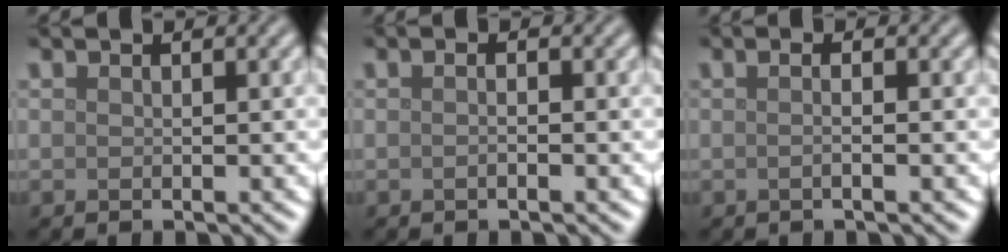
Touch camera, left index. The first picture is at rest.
{"total": 0.9, "force": [-0.1, 0.3, 0.9], "torque": [-0.005, -0.009, -0.007]}
{"total": 2.2, "force": [0.3, 0.9, 2.0], "torque": [-0.011, -0.002, -0.018]}